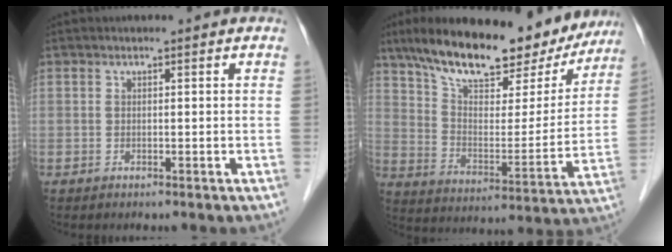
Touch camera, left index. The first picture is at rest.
{"total": 24.2, "force": [19.2, 7.8, 12.6], "torque": [-0.201, 0.011, 0.281]}